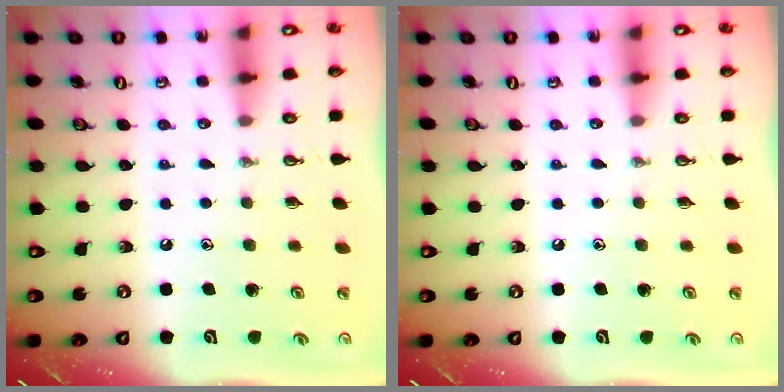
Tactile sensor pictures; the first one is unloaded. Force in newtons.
{"total": 0.0}